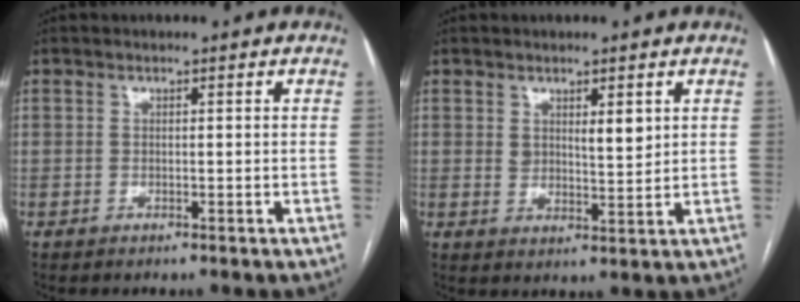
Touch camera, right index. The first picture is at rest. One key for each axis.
{"total": 3.9, "fx": 1.9, "fy": 1.3, "fz": 3.2, "tx": -0.054, "ty": -0.006, "tz": 0.034}